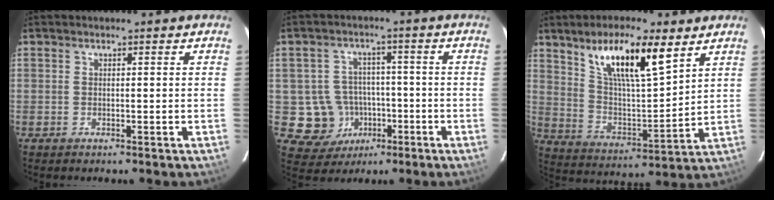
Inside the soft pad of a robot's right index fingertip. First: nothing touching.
{"total": 9.1, "force": [-2.7, 8.6, 1.5], "torque": [-0.052, 0.029, -0.023]}
{"total": 15.8, "force": [9.2, 3.8, 12.2], "torque": [-0.211, 0.009, 0.170]}